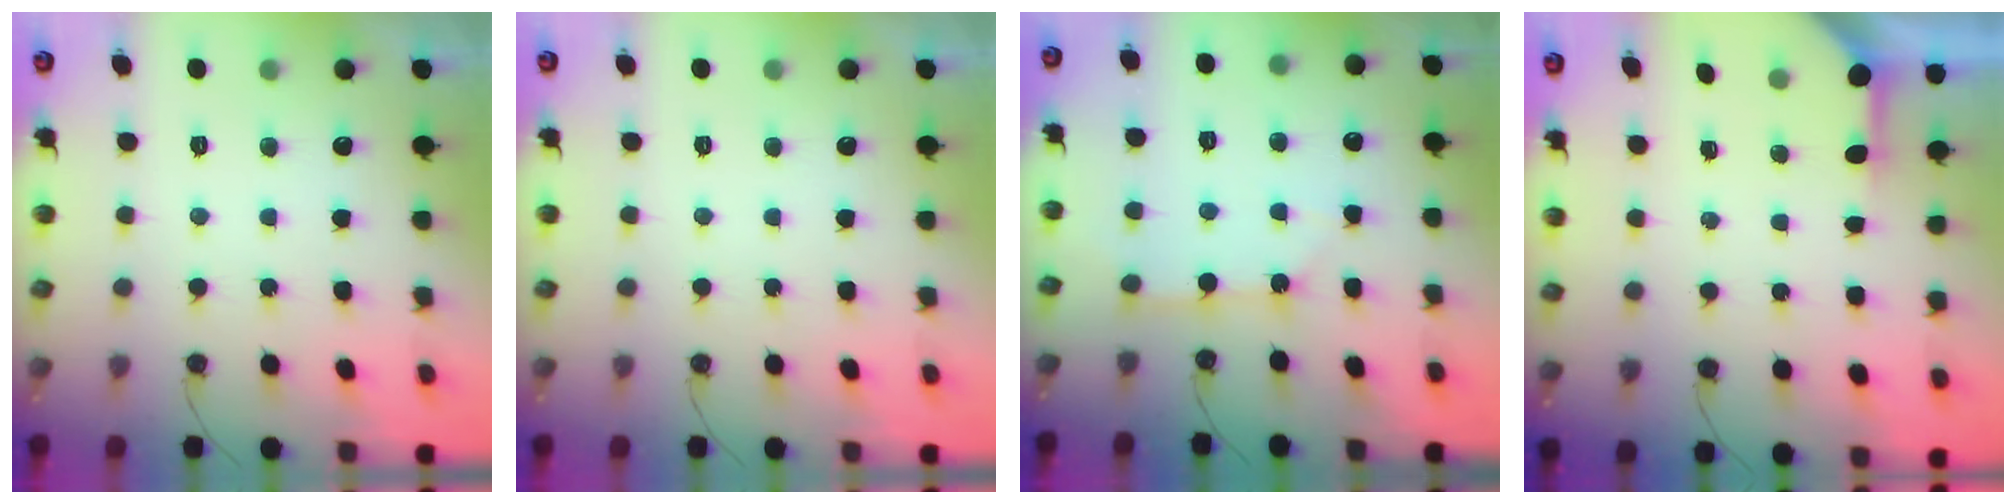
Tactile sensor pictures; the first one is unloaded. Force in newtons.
{"total": 0.0}
{"total": 3.0, "press": 3.0, "slide": 0.2}
{"total": 3.2, "press": 3.2, "slide": 0.4}